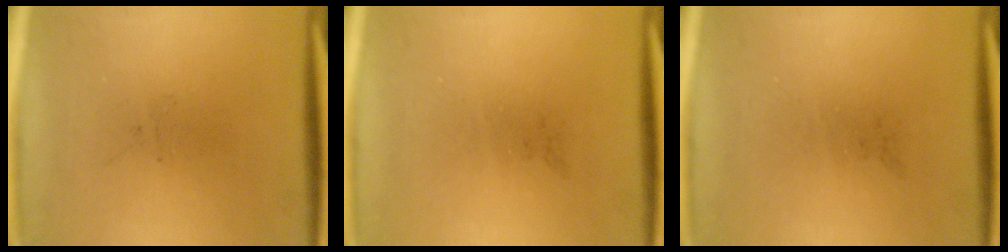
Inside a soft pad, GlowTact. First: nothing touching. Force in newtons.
{"total": 0.0}
{"total": 0.0}